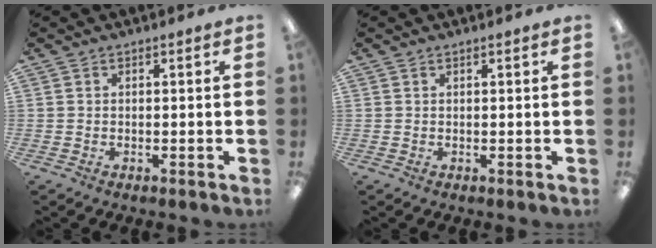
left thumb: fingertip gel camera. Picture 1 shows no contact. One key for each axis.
{"total": 0.6, "fx": 0.5, "fy": 0.0, "fz": 0.2, "tx": -0.004, "ty": 0.001, "tz": 0.010}